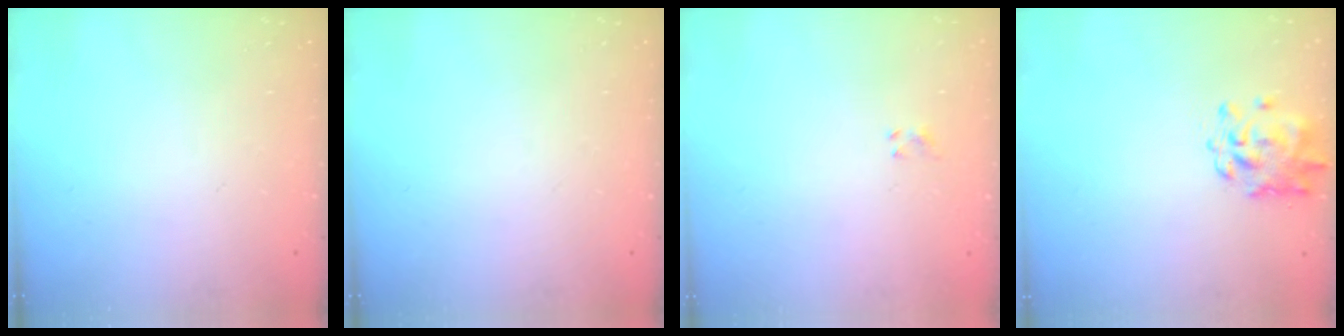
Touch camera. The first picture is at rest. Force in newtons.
{"total": 0.0}
{"total": 2.9, "press": 2.7, "slide": 1.1}
{"total": 1.2, "press": 1.2, "slide": 0.1}